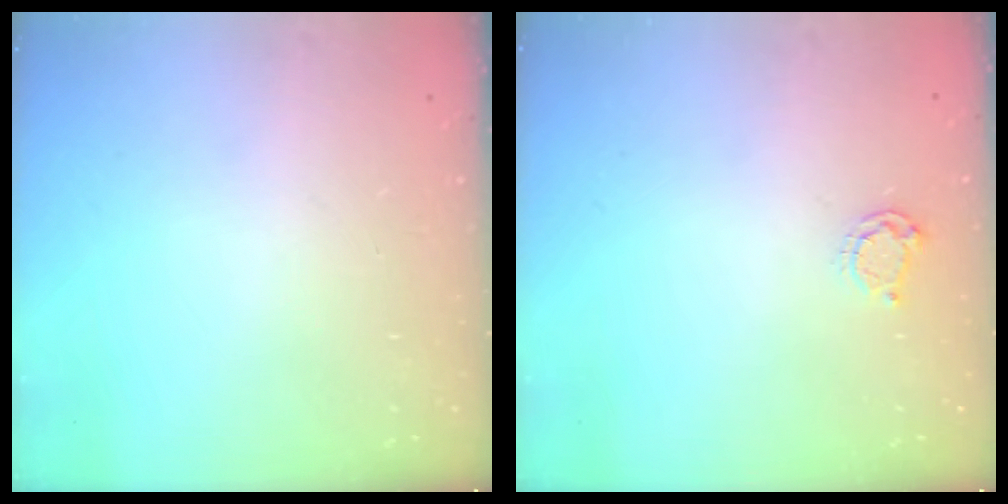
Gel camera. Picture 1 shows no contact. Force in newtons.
{"total": 3.3, "press": 3.2, "slide": 0.4}